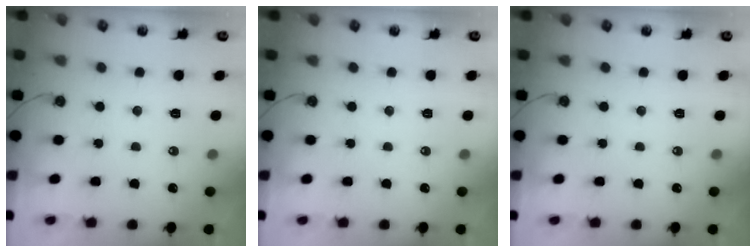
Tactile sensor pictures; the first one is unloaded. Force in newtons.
{"total": 0.0}
{"total": 0.0}